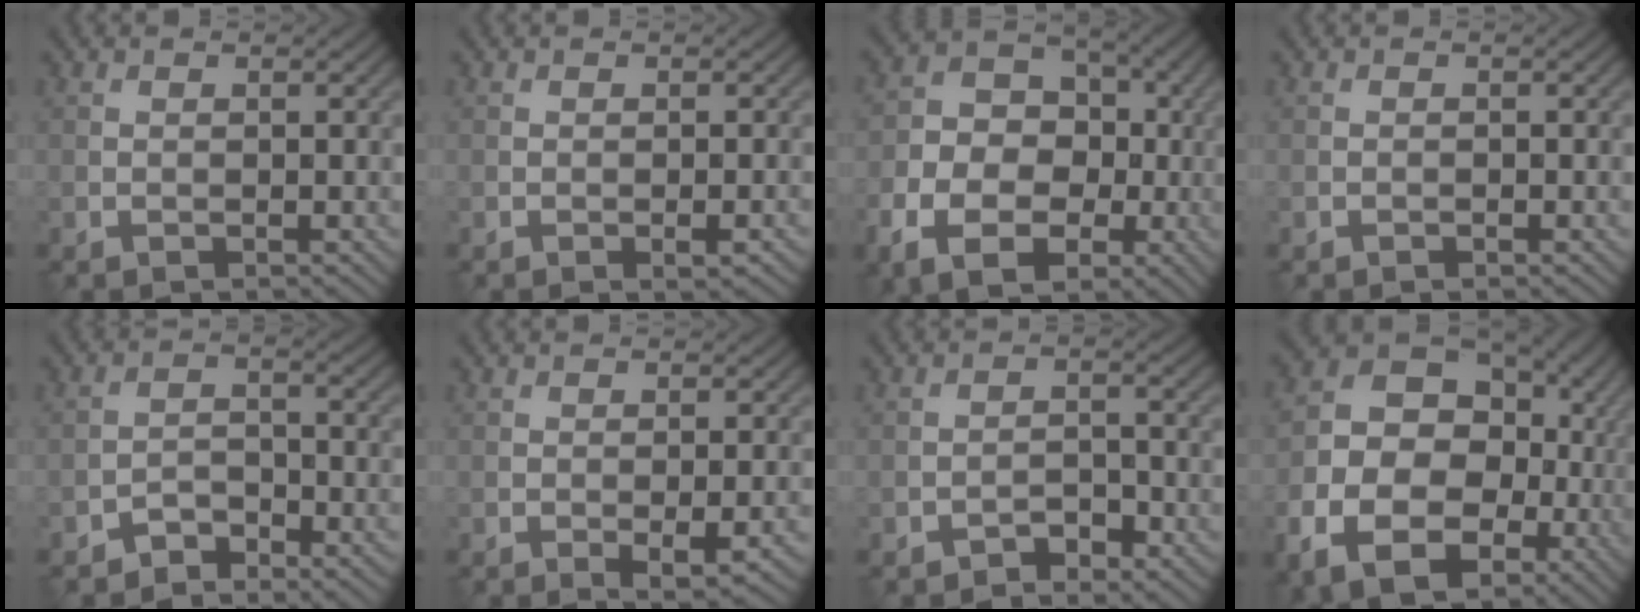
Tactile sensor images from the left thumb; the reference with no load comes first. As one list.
[{"total": 1.3, "force": [-0.6, 0.2, 1.1], "torque": [-0.017, 0.000, -0.007]}, {"total": 10.5, "force": [-3.4, 7.7, 6.2], "torque": [-0.119, -0.024, -0.076]}, {"total": 0.0}, {"total": 3.4, "force": [-3.0, 1.2, 1.2], "torque": [-0.020, 0.008, -0.062]}, {"total": 3.5, "force": [-1.4, 1.1, 3.0], "torque": [-0.046, -0.003, -0.018]}, {"total": 2.4, "force": [-1.9, 1.0, 1.1], "torque": [-0.012, 0.007, -0.038]}, {"total": 17.0, "force": [-4.2, 12.8, 10.3], "torque": [-0.182, -0.041, -0.070]}]